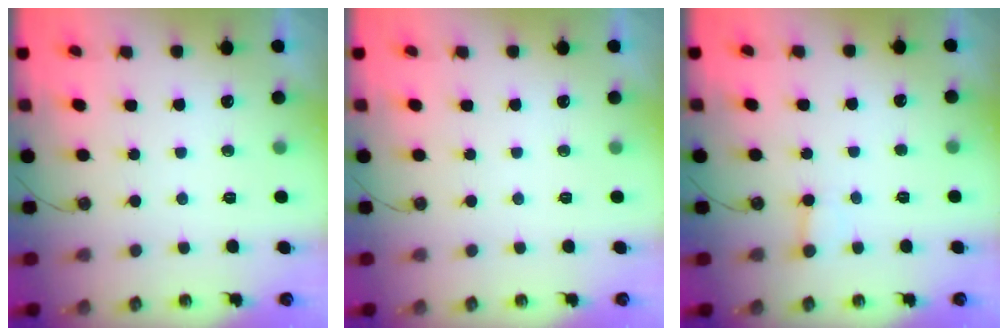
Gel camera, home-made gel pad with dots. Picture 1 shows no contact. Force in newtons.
{"total": 0.0}
{"total": 2.5, "press": 2.5, "slide": 0.1}